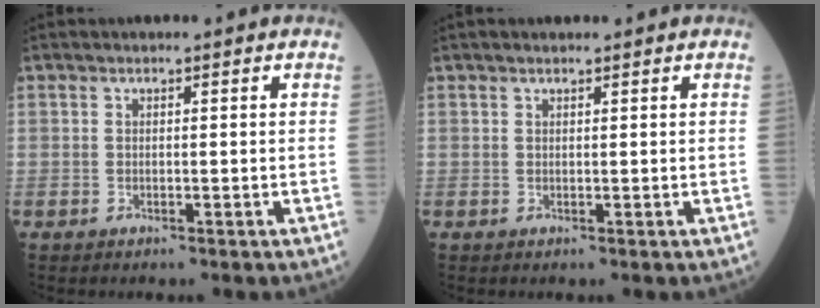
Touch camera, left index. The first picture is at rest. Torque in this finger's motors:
{"motor_torque": [-1.68, 0.46, -1.05, -0.21]}